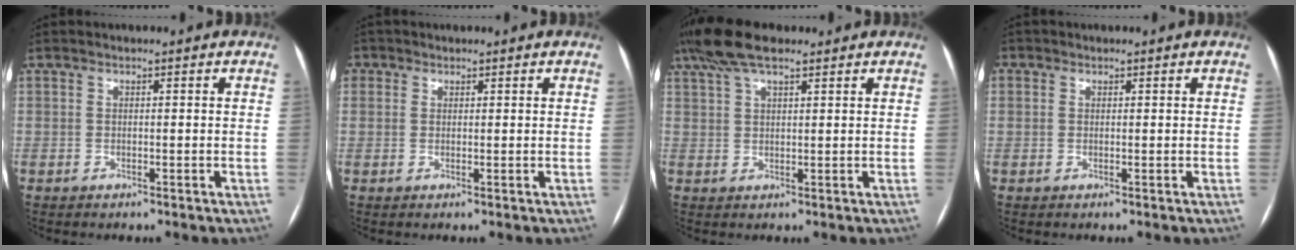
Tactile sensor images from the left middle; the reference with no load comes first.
{"total": 1.4, "force": [0.5, 1.3, 0.1], "torque": [0.009, 0.000, 0.006]}
{"total": 8.1, "force": [6.0, 2.1, 5.0], "torque": [-0.105, 0.034, 0.110]}
{"total": 0.5, "force": [0.0, 0.5, -0.1], "torque": [0.012, -0.003, -0.003]}